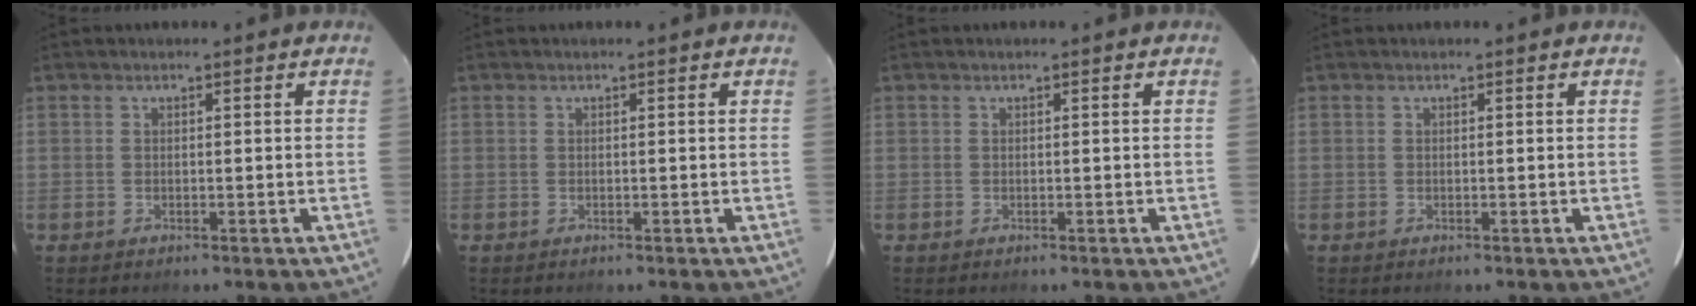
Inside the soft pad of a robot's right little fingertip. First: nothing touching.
{"total": 0.0}
{"total": 0.0}
{"total": 0.0}